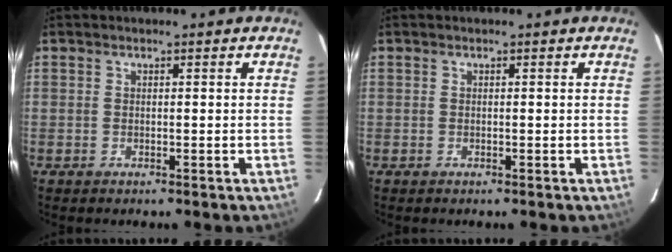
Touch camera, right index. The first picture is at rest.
{"total": 0.0}